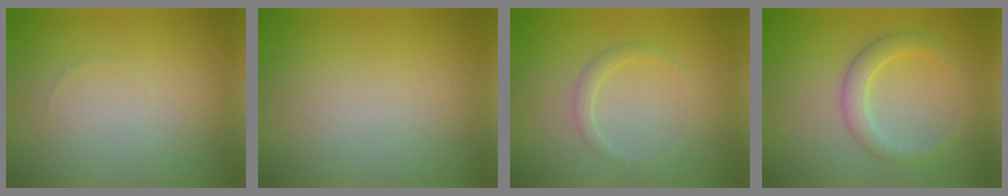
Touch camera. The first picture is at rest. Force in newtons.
{"total": 0.0}
{"total": 1.3, "press": 1.3, "slide": 0.0}
{"total": 2.6, "press": 2.6, "slide": 0.1}